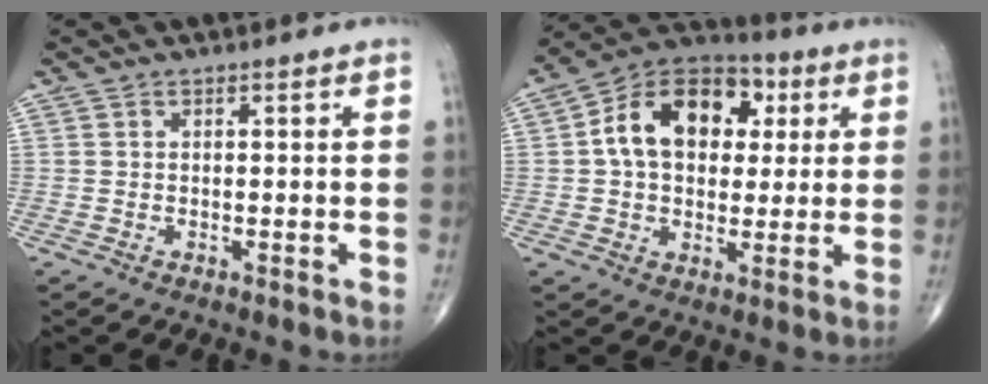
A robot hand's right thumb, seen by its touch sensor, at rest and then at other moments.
{"total": 16.3, "force": [3.5, 11.3, 11.3], "torque": [-0.150, 0.016, 0.048]}